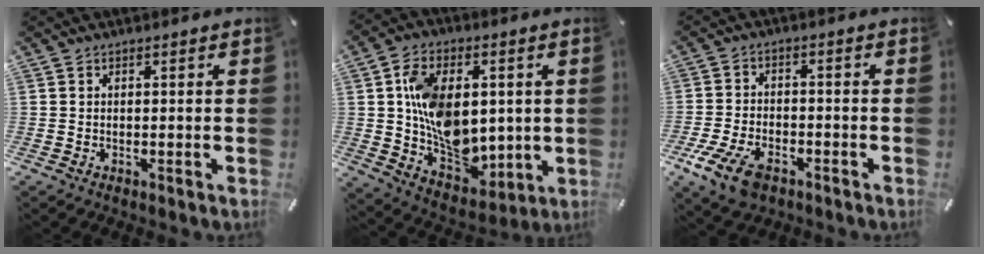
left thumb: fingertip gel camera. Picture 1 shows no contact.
{"total": 15.4, "force": [1.8, 11.4, 10.2], "torque": [-0.173, 0.007, 0.046]}
{"total": 9.0, "force": [-5.1, 5.3, 5.2], "torque": [-0.119, 0.017, -0.095]}